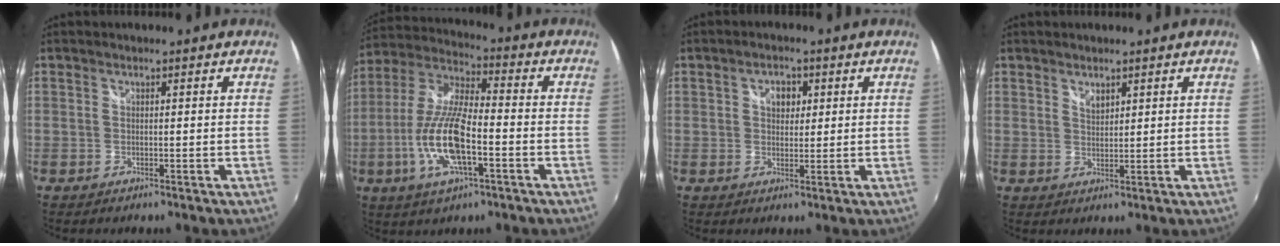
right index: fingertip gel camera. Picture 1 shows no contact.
{"total": 15.0, "force": [-4.7, 4.6, 13.5], "torque": [-0.280, -0.009, -0.092]}
{"total": 3.7, "force": [1.1, 2.8, 2.1], "torque": [-0.026, 0.008, 0.018]}
{"total": 2.2, "force": [1.6, 1.2, 1.0], "torque": [-0.013, -0.001, 0.029]}